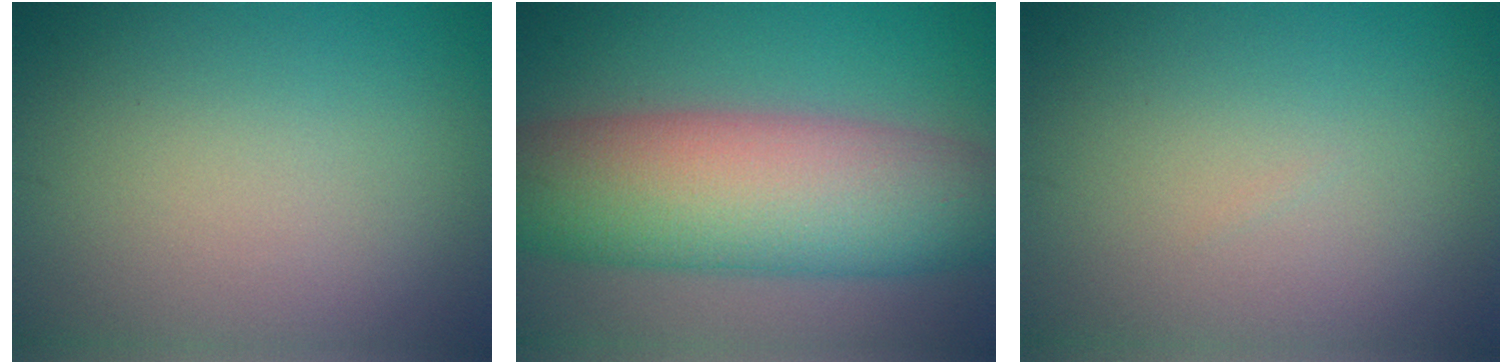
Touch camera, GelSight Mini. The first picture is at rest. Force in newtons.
{"total": 12.1, "press": 12.1, "slide": 0.6}
{"total": 0.0}